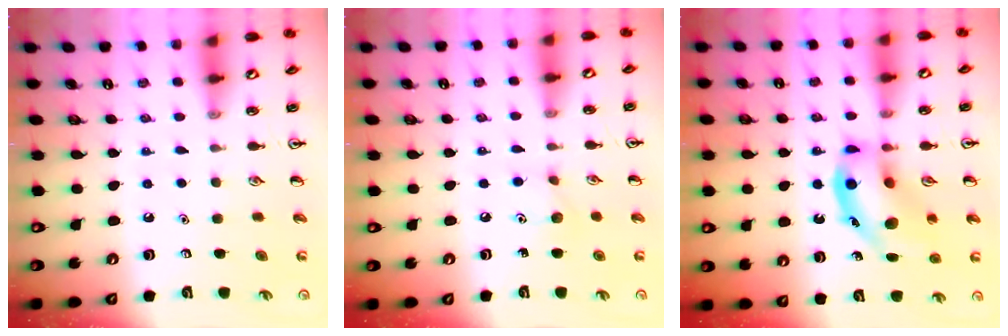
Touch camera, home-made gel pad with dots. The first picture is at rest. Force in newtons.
{"total": 5.1, "press": 4.9, "slide": 1.3}
{"total": 15.9, "press": 15.4, "slide": 3.6}